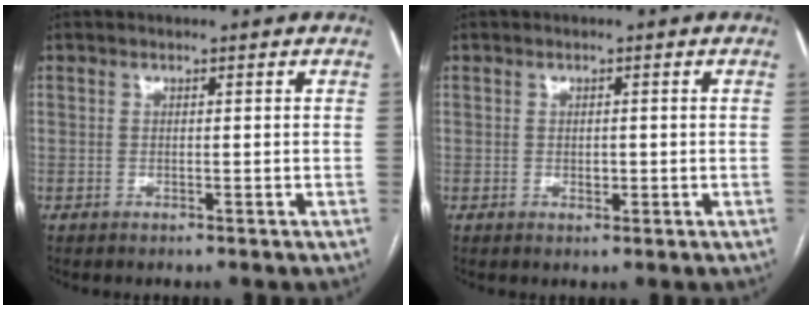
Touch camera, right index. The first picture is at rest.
{"total": 1.3, "force": [-0.1, 1.0, 0.9], "torque": [-0.012, 0.000, 0.003]}